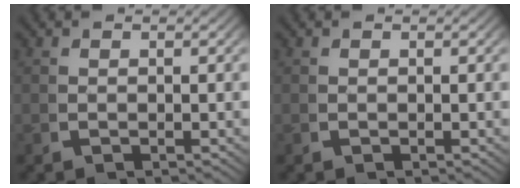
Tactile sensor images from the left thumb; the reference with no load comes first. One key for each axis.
{"total": 0.0}